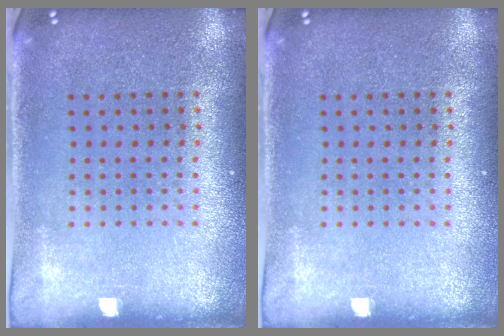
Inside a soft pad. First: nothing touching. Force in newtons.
{"total": 0.0}